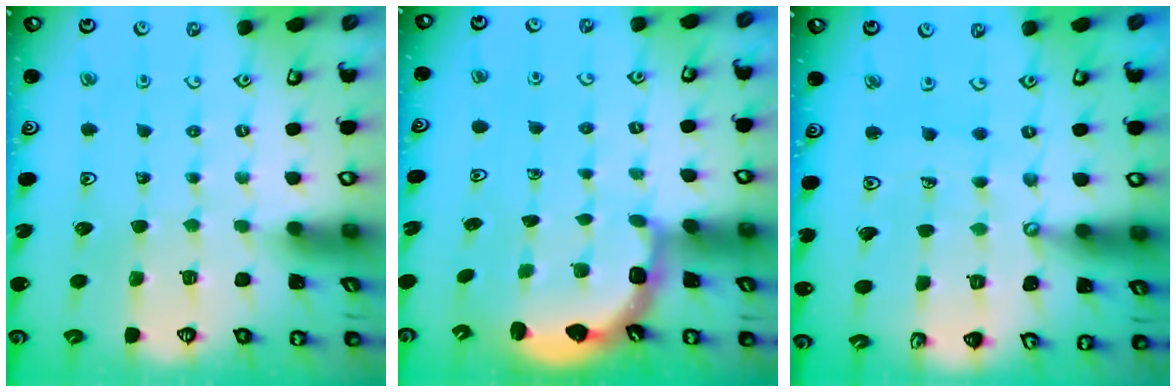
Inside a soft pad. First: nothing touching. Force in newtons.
{"total": 3.2, "press": 2.2, "slide": 2.4}
{"total": 8.1, "press": 8.1, "slide": 0.5}